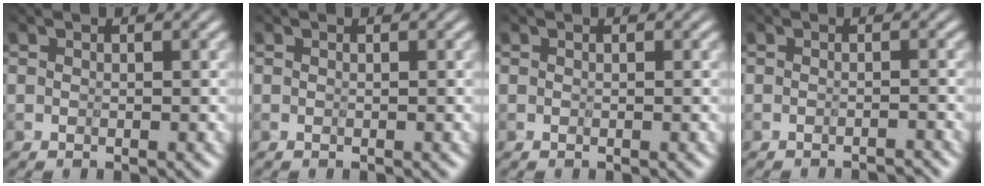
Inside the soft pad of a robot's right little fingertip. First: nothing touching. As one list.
[{"total": 0.0}, {"total": 0.0}, {"total": 2.3, "force": [-1.9, -0.7, -1.0], "torque": [0.036, 0.008, -0.029]}]